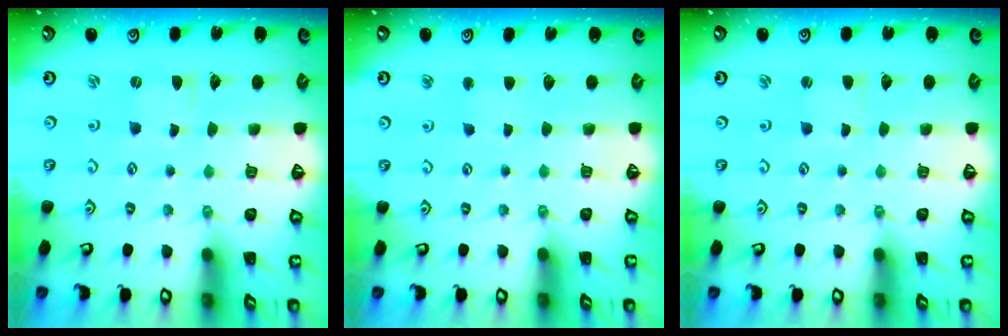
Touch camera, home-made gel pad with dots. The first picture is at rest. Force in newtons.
{"total": 2.8, "press": 2.8, "slide": 0.3}
{"total": 0.8, "press": 0.8, "slide": 0.3}